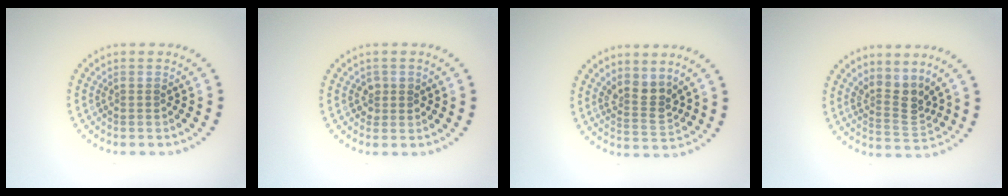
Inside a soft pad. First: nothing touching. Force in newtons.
{"total": 1.1, "press": 1.1, "slide": 0.4}
{"total": 2.6, "press": 2.2, "slide": 1.5}
{"total": 3.0, "press": 2.0, "slide": 2.2}